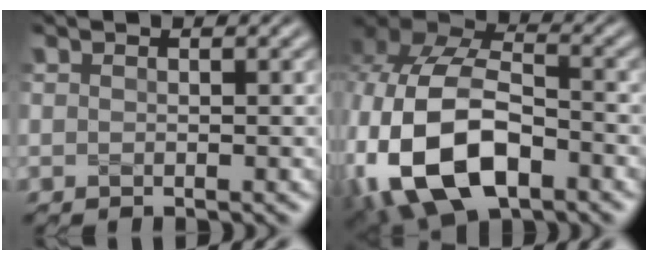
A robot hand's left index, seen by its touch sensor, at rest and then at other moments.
{"total": 14.5, "force": [-4.3, 9.2, 10.3], "torque": [-0.238, -0.035, -0.066]}